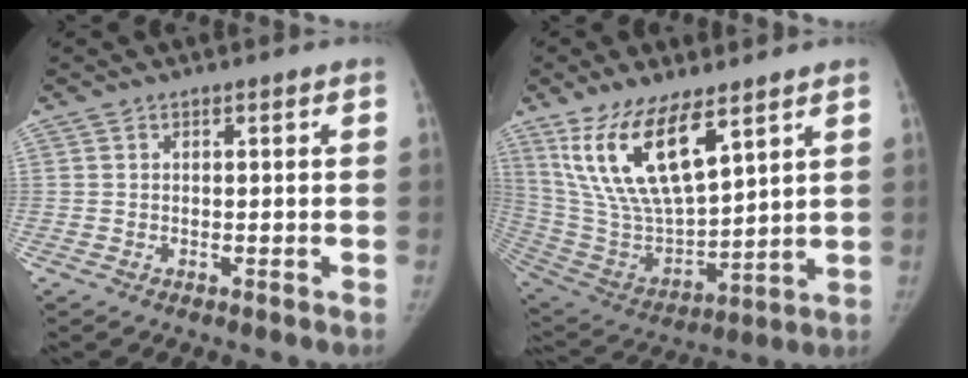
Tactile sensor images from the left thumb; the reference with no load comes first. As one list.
[{"total": 18.2, "force": [10.2, 7.0, 13.3], "torque": [-0.237, -0.047, 0.215]}]